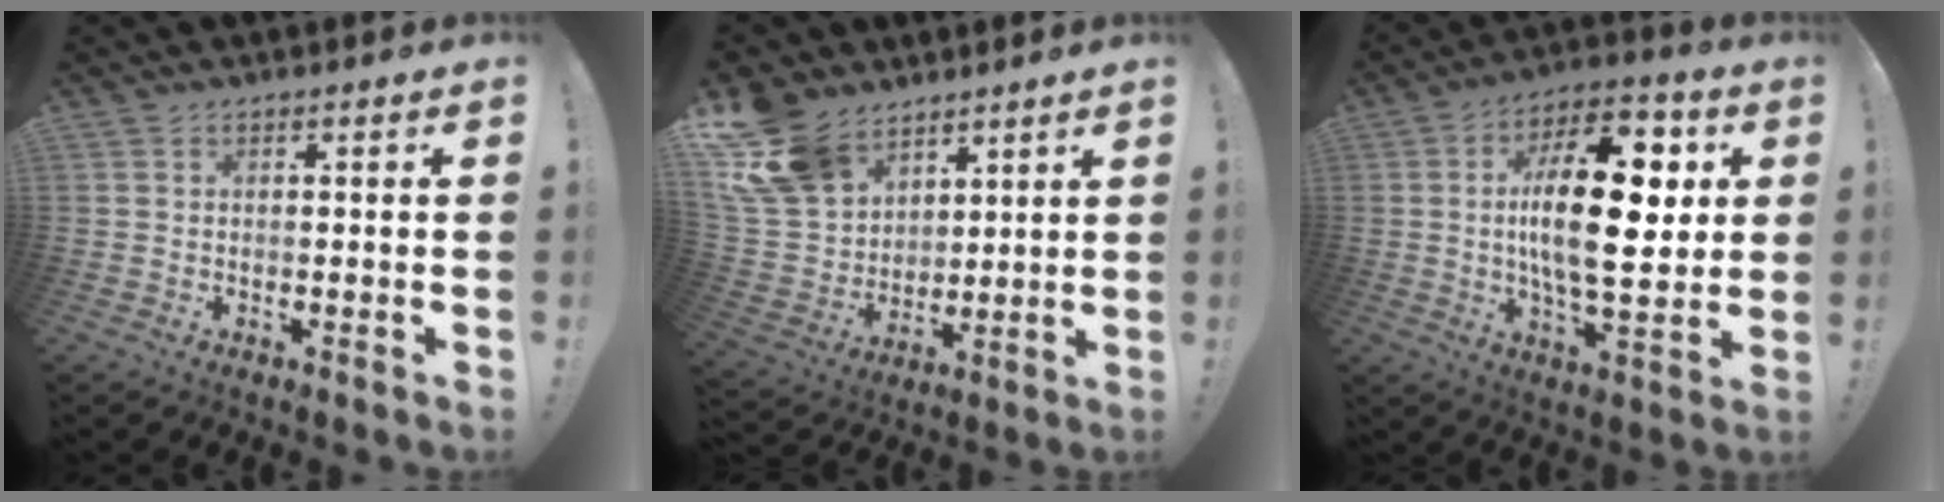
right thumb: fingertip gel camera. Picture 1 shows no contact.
{"total": 16.6, "force": [10.8, 10.7, 6.8], "torque": [-0.140, -0.065, 0.212]}
{"total": 22.7, "force": [2.4, 9.6, 20.4], "torque": [-0.335, -0.006, 0.029]}